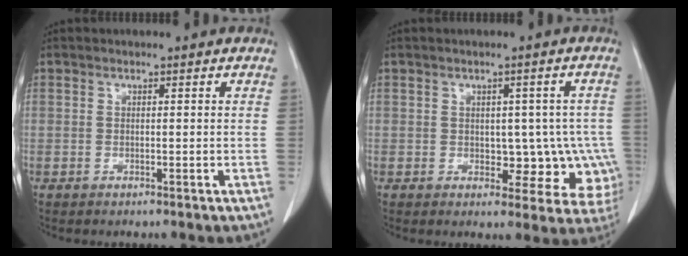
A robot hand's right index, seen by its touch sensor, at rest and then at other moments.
{"total": 9.0, "force": [-1.9, 5.8, 6.6], "torque": [-0.049, 0.015, -0.017]}